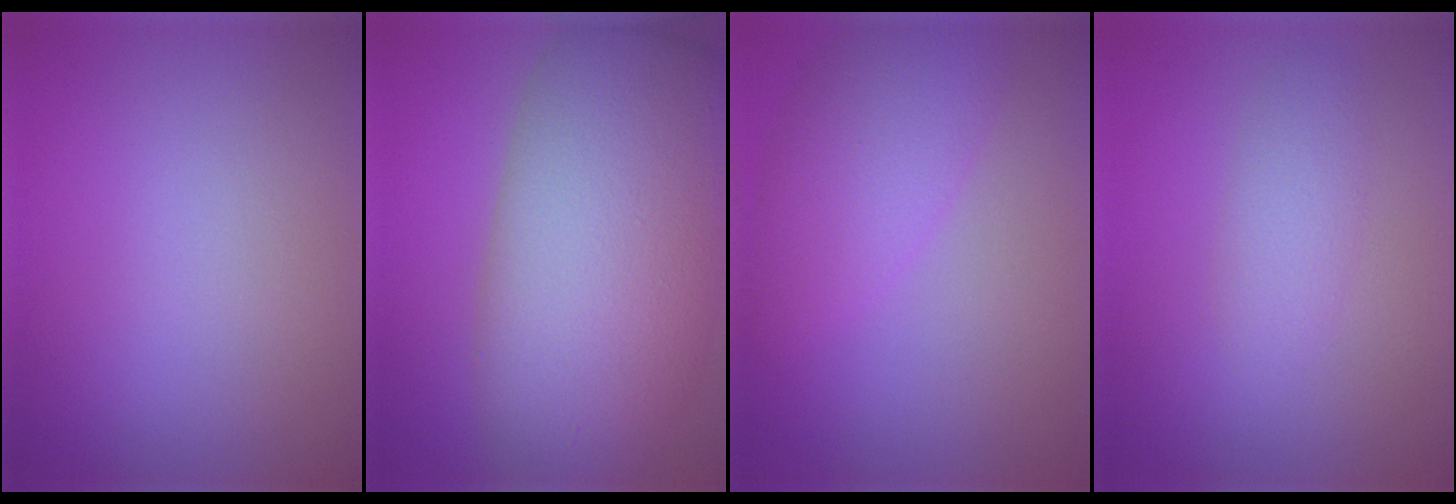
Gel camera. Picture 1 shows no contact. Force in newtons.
{"total": 13.6, "press": 13.6, "slide": 0.7}
{"total": 4.6, "press": 4.6, "slide": 0.3}
{"total": 2.0, "press": 2.0, "slide": 0.1}